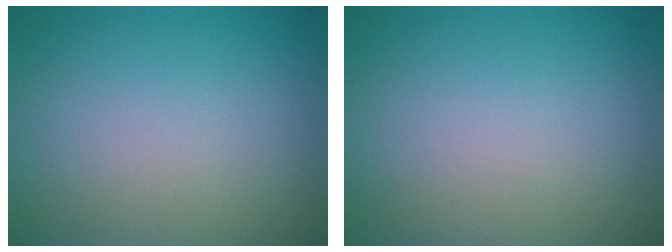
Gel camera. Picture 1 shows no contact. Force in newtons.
{"total": 0.0}